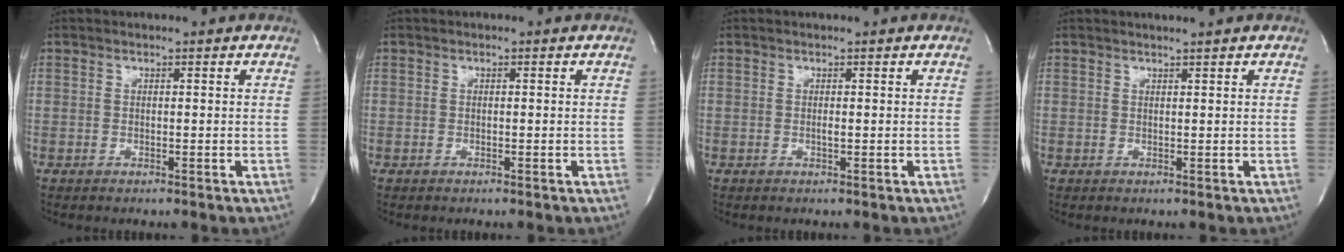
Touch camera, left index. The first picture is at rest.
{"total": 0.0}
{"total": 0.7, "force": [0.2, 0.0, 0.6], "torque": [-0.014, 0.000, 0.002]}
{"total": 1.5, "force": [1.4, -0.4, 0.5], "torque": [-0.006, 0.000, 0.024]}